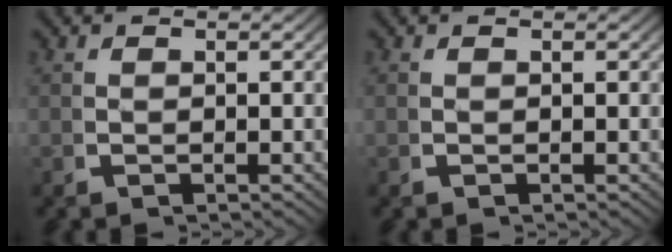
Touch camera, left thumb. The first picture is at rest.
{"total": 0.0}